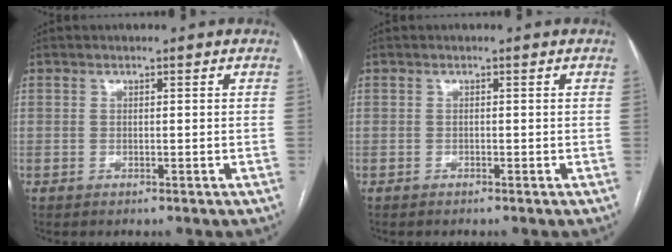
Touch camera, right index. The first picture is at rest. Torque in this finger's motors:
{"motor_torque": [-0.06, 0.03, -0.03, 0.01]}